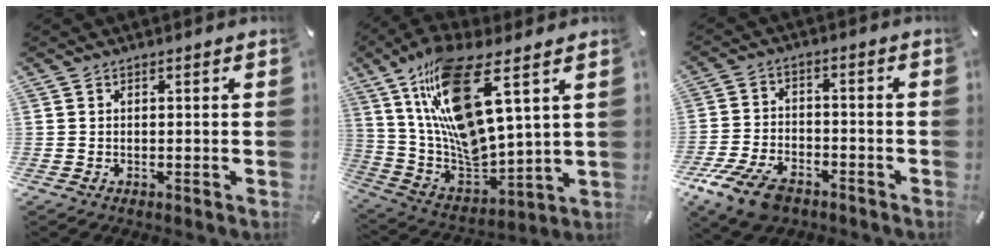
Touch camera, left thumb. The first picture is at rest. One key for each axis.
{"total": 19.4, "fx": 10.5, "fy": 6.4, "fz": 15.1, "tx": -0.318, "ty": -0.074, "tz": 0.172}
{"total": 10.7, "fx": -7.1, "fy": 5.7, "fz": 5.6, "tx": -0.116, "ty": 0.036, "tz": -0.132}